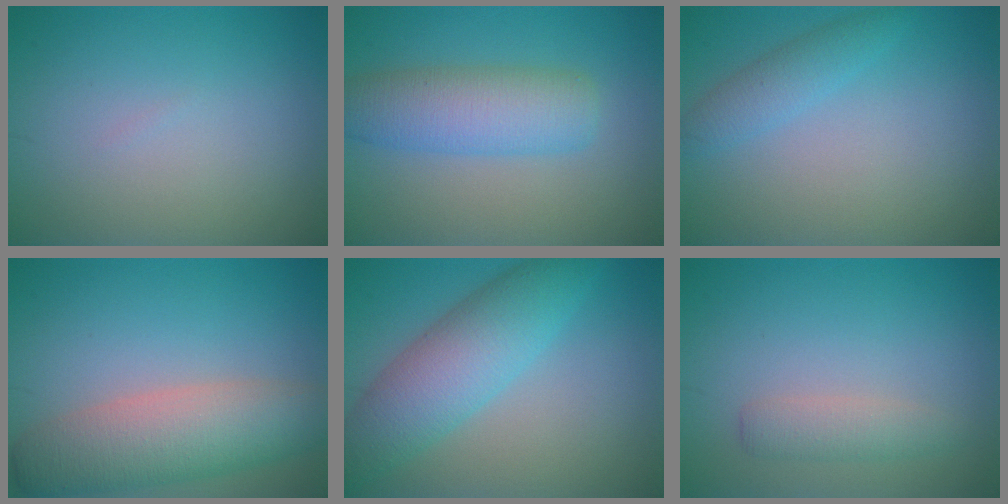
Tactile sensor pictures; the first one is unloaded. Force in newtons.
{"total": 5.6, "press": 5.6, "slide": 0.1}
{"total": 2.2, "press": 2.2, "slide": 0.0}
{"total": 6.9, "press": 6.8, "slide": 0.6}
{"total": 6.5, "press": 6.5, "slide": 0.1}
{"total": 2.0, "press": 2.0, "slide": 0.2}